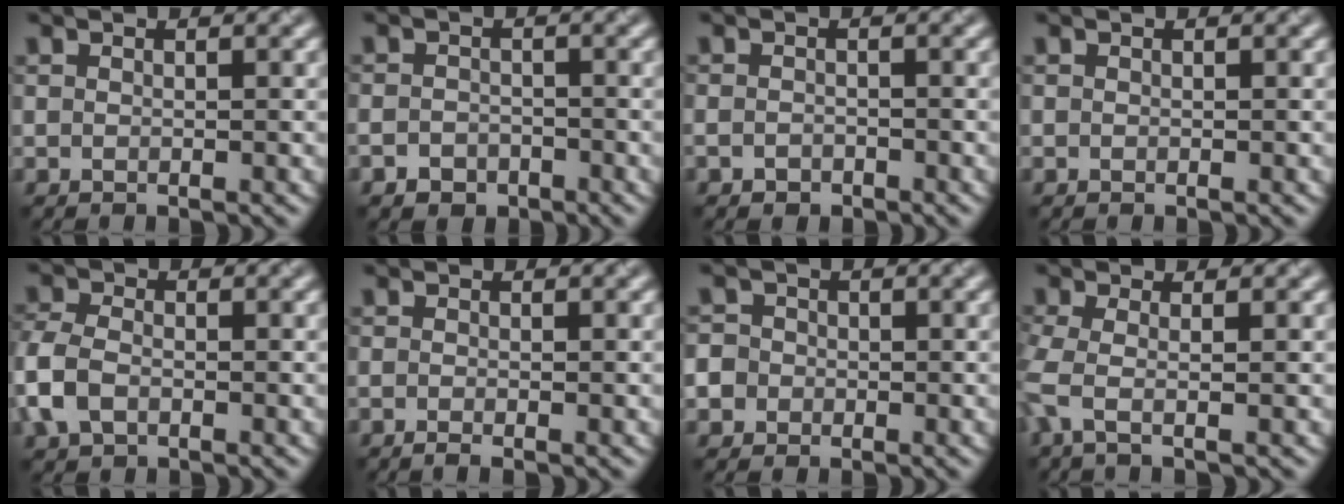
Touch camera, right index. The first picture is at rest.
{"total": 2.1, "force": [-1.5, 1.2, 0.7], "torque": [-0.009, -0.003, -0.029]}
{"total": 1.1, "force": [-1.0, 0.5, 0.4], "torque": [-0.009, -0.003, -0.018]}
{"total": 0.0}
{"total": 4.4, "force": [-1.8, 2.9, 2.8], "torque": [-0.079, -0.001, -0.045]}
{"total": 0.9, "force": [-0.7, -0.1, 0.6], "torque": [-0.013, -0.002, -0.013]}
{"total": 6.5, "force": [-2.4, 5.8, 1.6], "torque": [-0.044, 0.000, -0.076]}
{"total": 2.4, "force": [-0.6, 0.4, 2.3], "torque": [-0.066, -0.008, -0.019]}